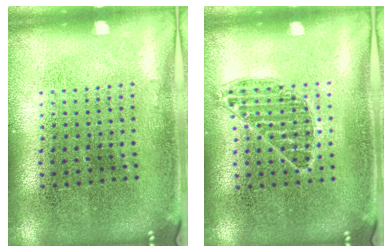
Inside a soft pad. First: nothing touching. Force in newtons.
{"total": 0.7, "press": 0.7, "slide": 0.3}